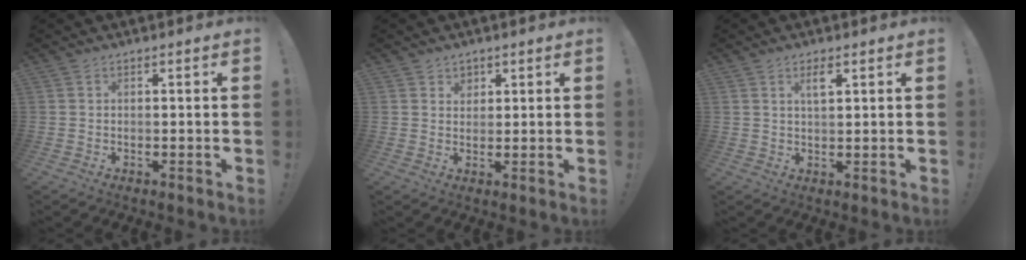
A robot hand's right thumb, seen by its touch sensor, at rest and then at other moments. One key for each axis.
{"total": 2.4, "fx": 1.5, "fy": 1.8, "fz": 0.4, "tx": -0.005, "ty": -0.008, "tz": 0.027}
{"total": 3.6, "fx": 1.9, "fy": 1.3, "fz": 2.8, "tx": -0.041, "ty": -0.007, "tz": 0.028}